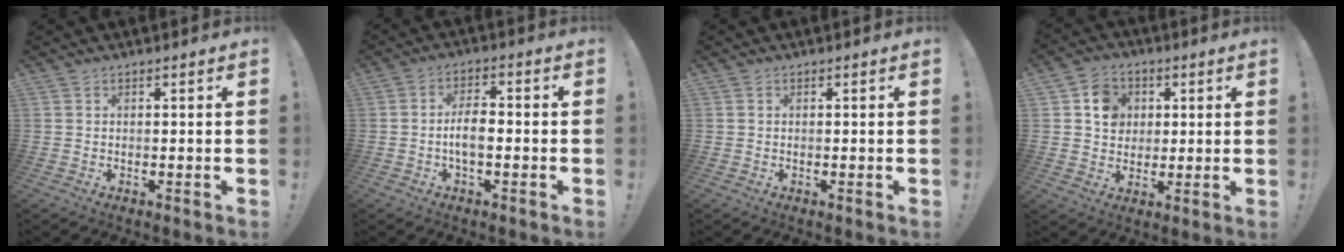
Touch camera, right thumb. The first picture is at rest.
{"total": 6.2, "force": [-1.5, 2.8, 5.3], "torque": [-0.098, 0.003, -0.032]}
{"total": 0.0}
{"total": 9.6, "force": [2.8, 8.4, 3.5], "torque": [-0.039, -0.003, 0.058]}